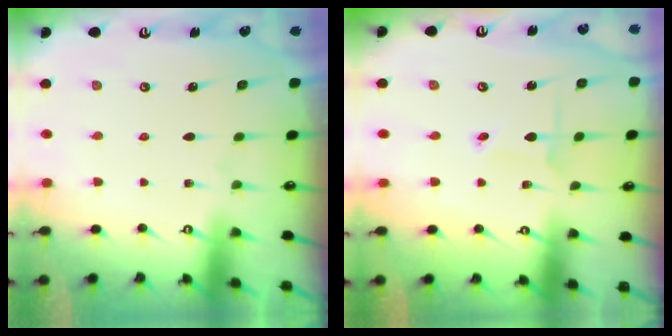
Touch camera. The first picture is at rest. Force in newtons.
{"total": 2.0, "press": 2.0, "slide": 0.3}